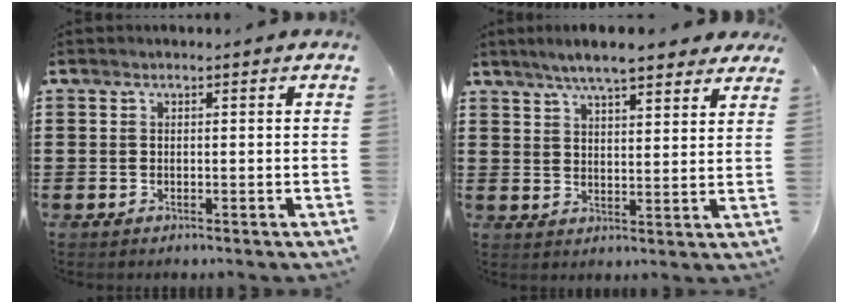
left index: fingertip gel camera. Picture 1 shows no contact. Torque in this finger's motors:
{"motor_torque": [2.14, 0.00, 0.85, 0.15]}